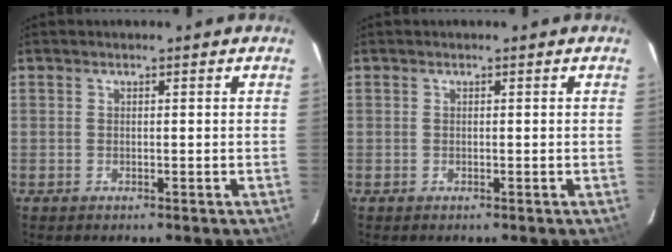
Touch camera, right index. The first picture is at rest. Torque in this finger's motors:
{"motor_torque": [0.00, 0.00, 0.01, 0.01]}